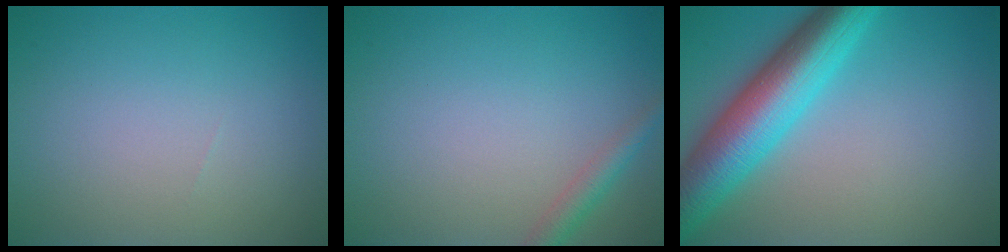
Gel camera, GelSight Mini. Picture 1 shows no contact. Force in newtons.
{"total": 1.9, "press": 1.9, "slide": 0.0}
{"total": 8.7, "press": 8.7, "slide": 0.1}